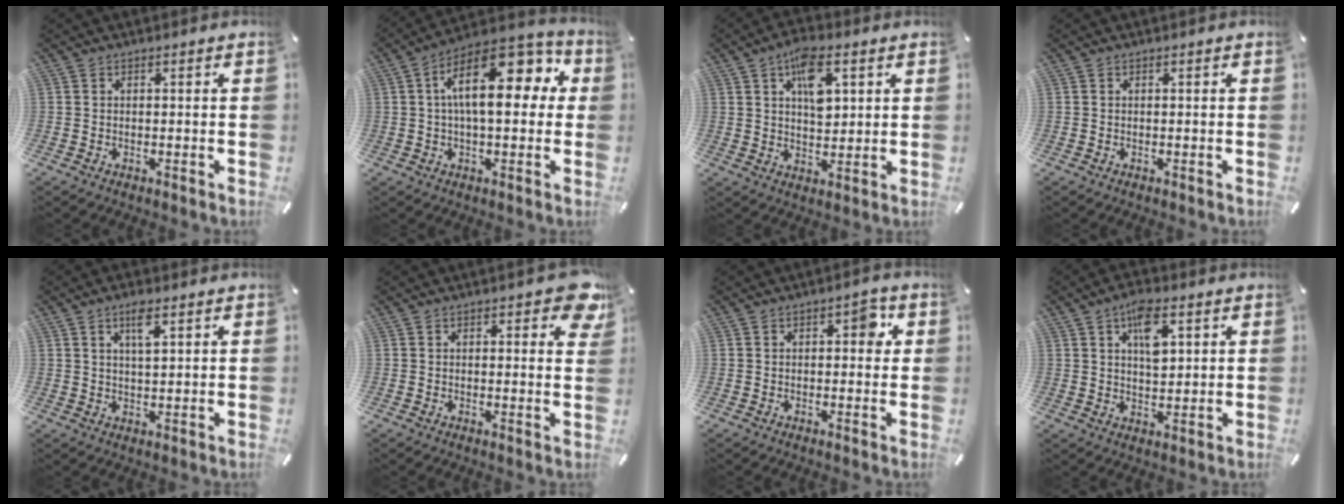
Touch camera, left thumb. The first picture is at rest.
{"total": 18.7, "force": [4.6, 9.1, 15.8], "torque": [-0.245, -0.024, 0.072]}
{"total": 9.6, "force": [3.9, 5.3, 7.0], "torque": [-0.097, -0.007, 0.063]}
{"total": 0.0}
{"total": 4.9, "force": [2.5, 1.6, 3.9], "torque": [-0.076, 0.002, 0.041]}
{"total": 5.8, "force": [2.7, 2.5, 4.5], "torque": [-0.045, -0.015, 0.039]}
{"total": 4.9, "force": [1.0, 2.5, 4.1], "torque": [-0.043, -0.002, 0.007]}
{"total": 8.3, "force": [3.5, 4.1, 6.3], "torque": [-0.092, -0.007, 0.055]}